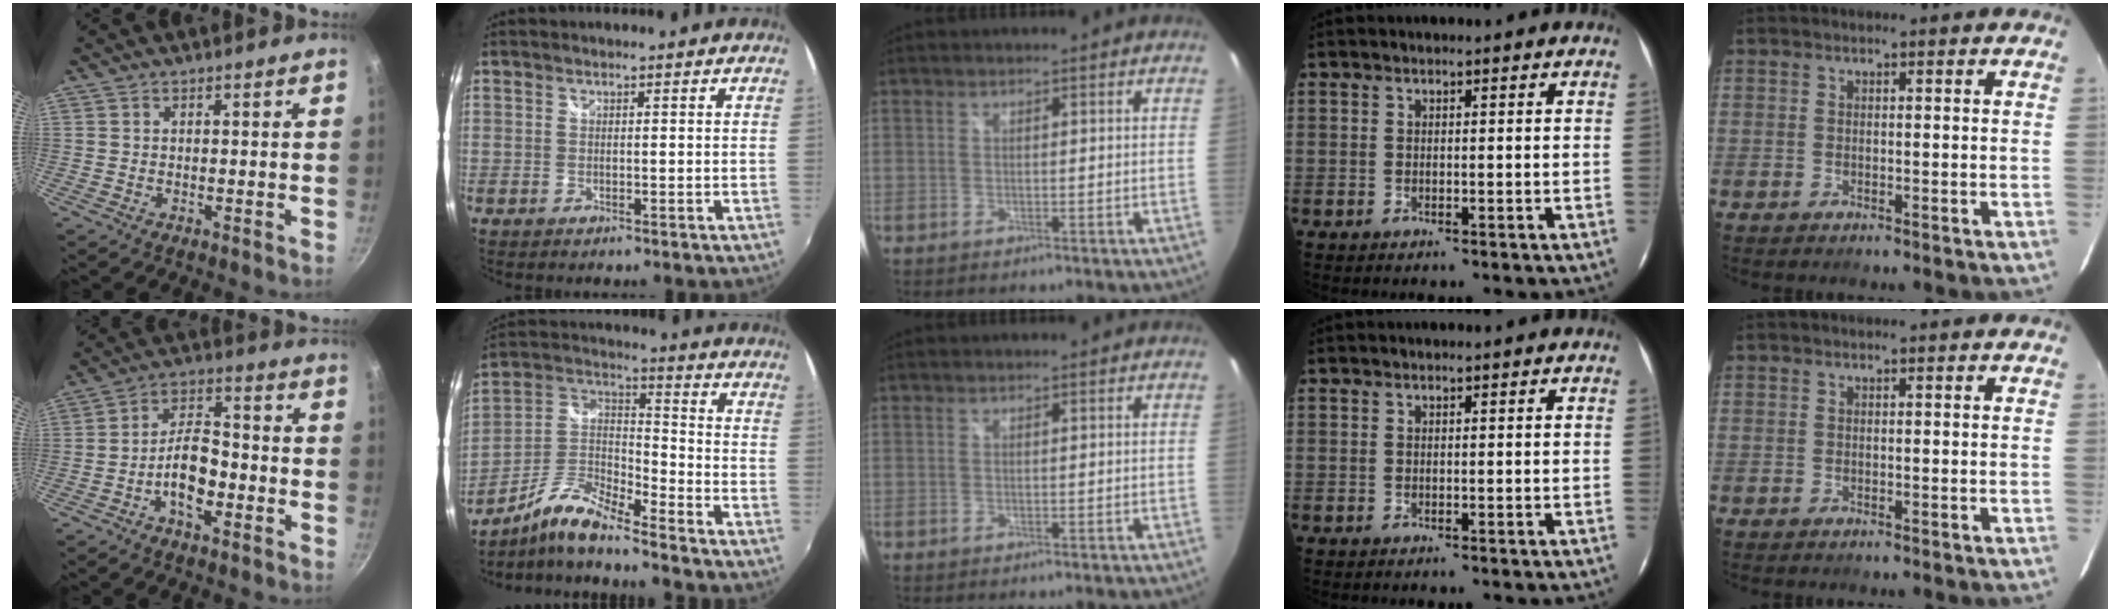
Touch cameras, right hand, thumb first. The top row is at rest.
{"thumb": {"total": 9.3, "force": [-3.2, 4.5, 7.4], "torque": [-0.116, 0.038, -0.061]}, "index": {"total": 10.8, "force": [-8.7, 0.9, 6.3], "torque": [-0.145, 0.012, -0.179]}}